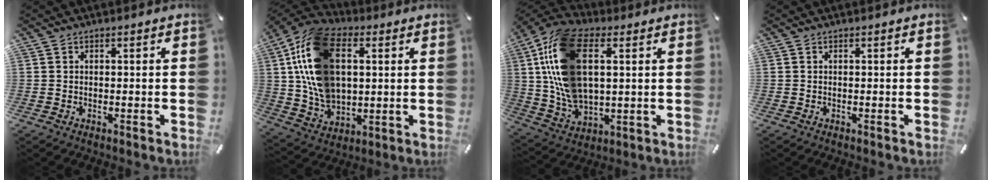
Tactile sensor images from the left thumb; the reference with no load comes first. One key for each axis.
{"total": 20.0, "fx": 4.2, "fy": 14.1, "fz": 13.6, "tx": -0.303, "ty": -0.004, "tz": 0.075}
{"total": 18.4, "fx": 4.6, "fy": 11.3, "fz": 13.7, "tx": -0.320, "ty": 0.000, "tz": 0.085}
{"total": 0.0}